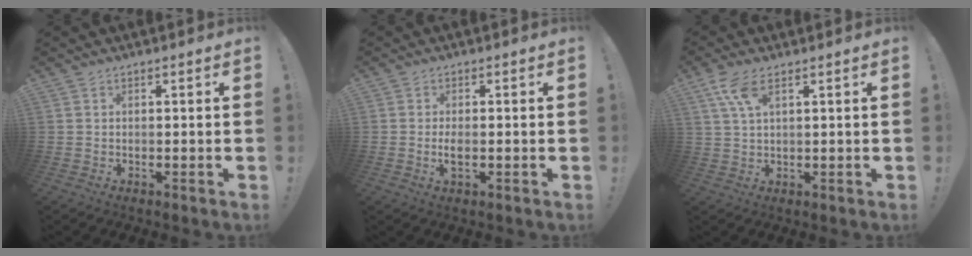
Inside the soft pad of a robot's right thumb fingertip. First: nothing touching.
{"total": 2.6, "force": [-0.6, 0.9, 2.3], "torque": [-0.054, -0.002, -0.016]}
{"total": 6.3, "force": [3.4, 2.2, 4.9], "torque": [-0.096, -0.006, 0.062]}